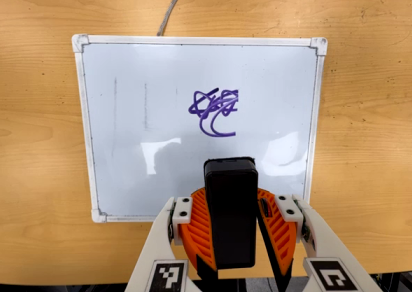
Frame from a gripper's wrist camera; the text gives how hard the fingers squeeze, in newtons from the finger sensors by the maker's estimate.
{"total": 10.0, "left": 10.2, "right": 9.8}